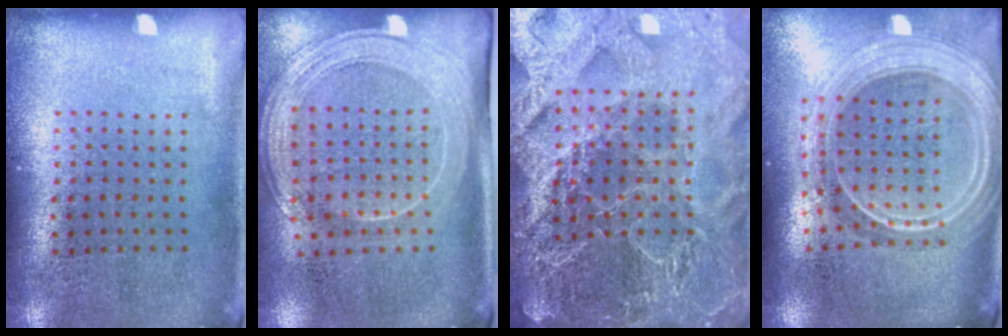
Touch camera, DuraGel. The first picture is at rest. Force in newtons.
{"total": 2.0, "press": 1.8, "slide": 1.0}
{"total": 6.4, "press": 5.5, "slide": 3.2}
{"total": 2.6, "press": 2.2, "slide": 1.4}